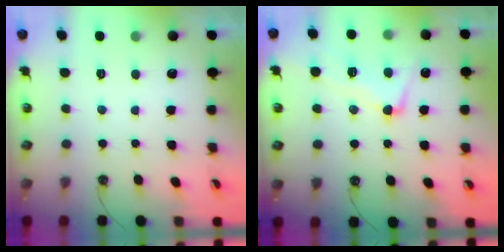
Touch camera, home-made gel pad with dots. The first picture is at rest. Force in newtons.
{"total": 4.4, "press": 4.2, "slide": 1.3}